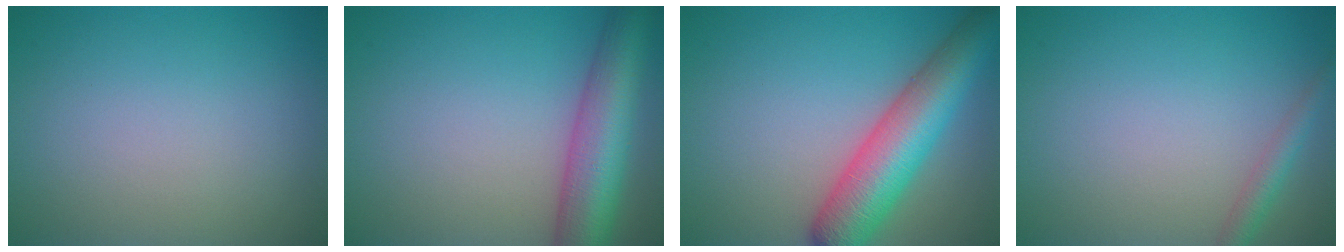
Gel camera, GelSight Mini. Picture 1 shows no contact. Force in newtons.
{"total": 8.3, "press": 8.3, "slide": 0.4}
{"total": 8.4, "press": 8.4, "slide": 0.3}
{"total": 1.8, "press": 1.8, "slide": 0.0}